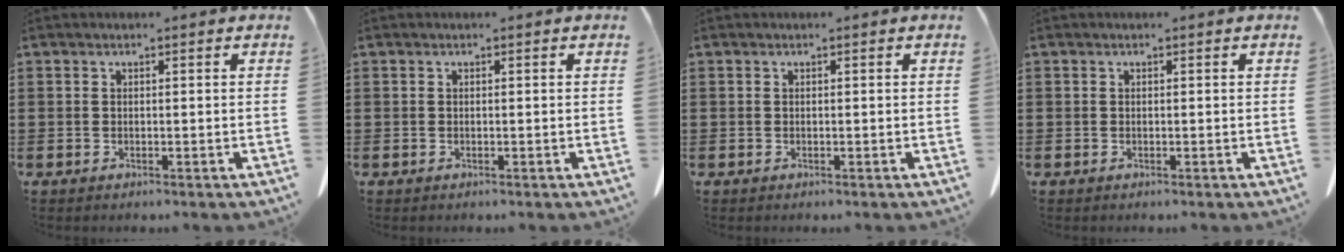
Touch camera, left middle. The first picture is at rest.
{"total": 0.0}
{"total": 0.0}
{"total": 0.0}